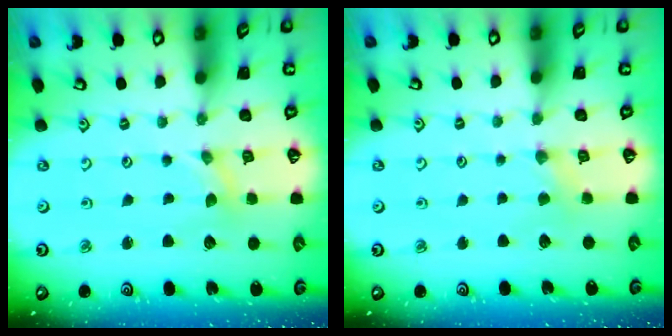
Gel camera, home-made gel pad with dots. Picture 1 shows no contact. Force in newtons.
{"total": 1.6, "press": 1.5, "slide": 0.4}